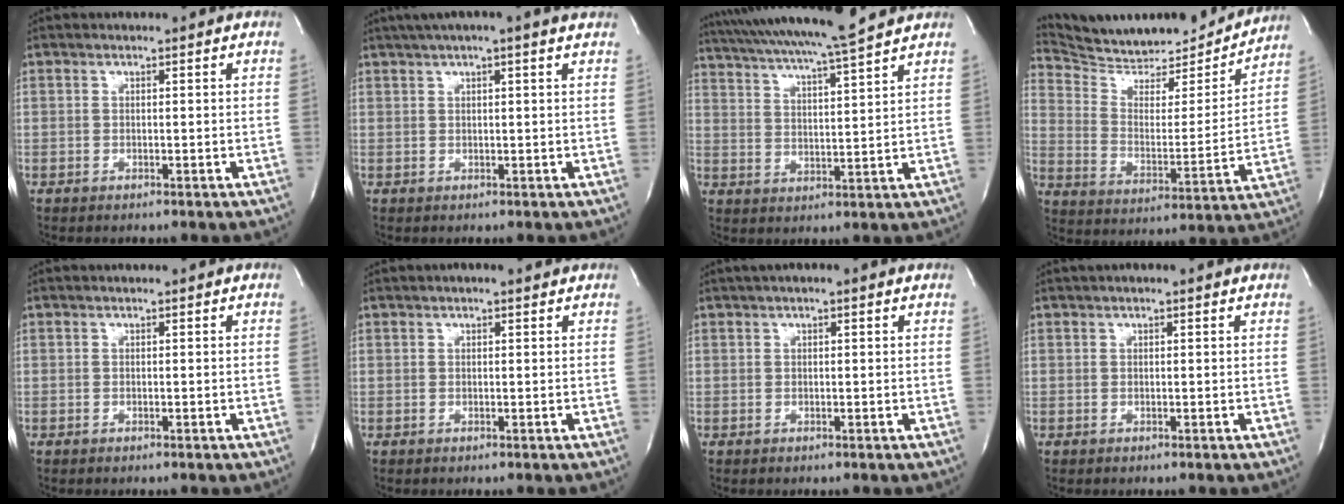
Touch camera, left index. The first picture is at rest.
{"total": 6.9, "force": [5.1, -0.1, 4.6], "torque": [-0.077, 0.027, 0.064]}
{"total": 15.6, "force": [13.8, -1.0, 7.3], "torque": [-0.136, 0.002, 0.212]}
{"total": 19.4, "force": [18.6, 3.6, 4.0], "torque": [-0.066, -0.037, 0.274]}
{"total": 0.0}
{"total": 1.8, "force": [1.2, 0.5, 1.3], "torque": [-0.020, 0.011, 0.015]}
{"total": 2.5, "force": [1.5, 0.4, 2.0], "torque": [-0.033, 0.019, 0.020]}
{"total": 1.5, "force": [1.0, 0.2, 1.1], "torque": [-0.014, 0.017, 0.012]}